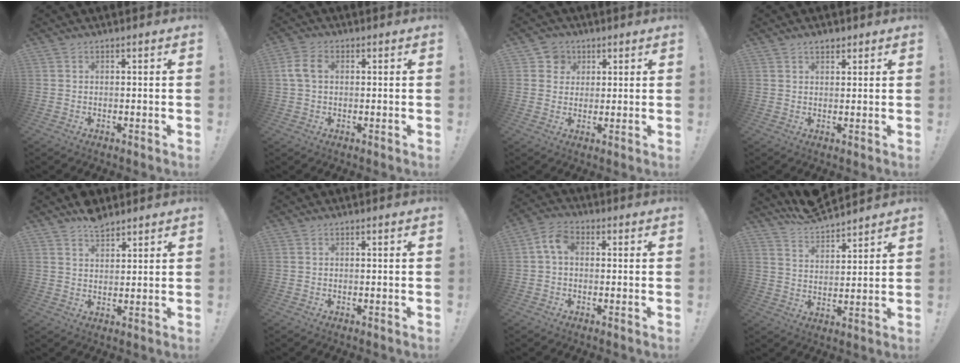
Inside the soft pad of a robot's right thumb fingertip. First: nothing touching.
{"total": 6.3, "force": [0.9, 4.3, 4.6], "torque": [-0.092, 0.009, 0.018]}
{"total": 5.3, "force": [1.8, 4.9, 1.0], "torque": [-0.018, -0.006, 0.036]}
{"total": 2.2, "force": [1.6, 1.2, 1.0], "torque": [-0.014, -0.005, 0.028]}
{"total": 5.3, "force": [4.1, 2.8, 1.7], "torque": [-0.021, -0.022, 0.076]}
{"total": 0.0}
{"total": 6.5, "force": [0.5, 4.3, 4.9], "torque": [-0.098, 0.013, 0.014]}
{"total": 8.2, "force": [7.9, 1.6, 1.3], "torque": [-0.049, -0.059, 0.150]}